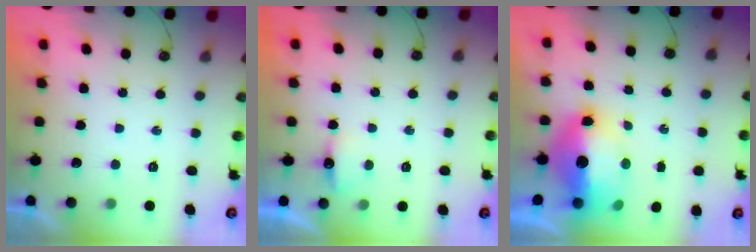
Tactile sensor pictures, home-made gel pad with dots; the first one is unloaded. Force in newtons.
{"total": 3.9, "press": 3.8, "slide": 0.7}
{"total": 15.0, "press": 14.9, "slide": 1.6}